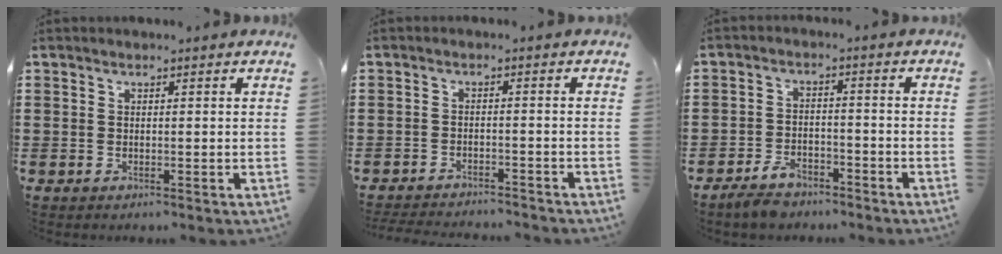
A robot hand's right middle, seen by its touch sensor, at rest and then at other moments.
{"total": 2.7, "force": [-2.7, 0.0, 0.2], "torque": [-0.008, -0.003, -0.056]}
{"total": 4.0, "force": [-3.5, 1.6, 1.2], "torque": [-0.029, 0.008, -0.072]}